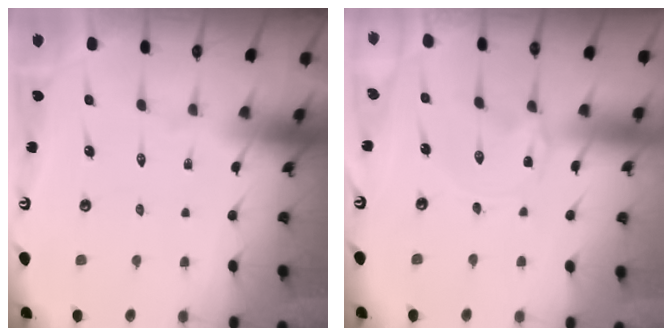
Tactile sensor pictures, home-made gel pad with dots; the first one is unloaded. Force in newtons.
{"total": 0.0}